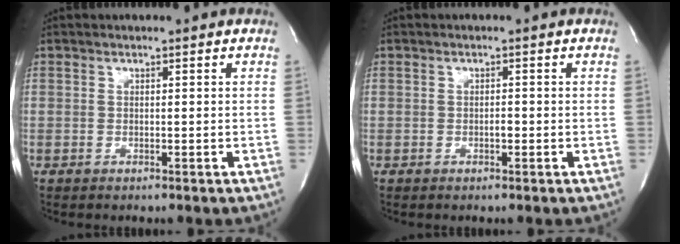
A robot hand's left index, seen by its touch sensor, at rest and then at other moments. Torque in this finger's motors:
{"motor_torque": [0.11, -0.02, -0.02, 0.00]}